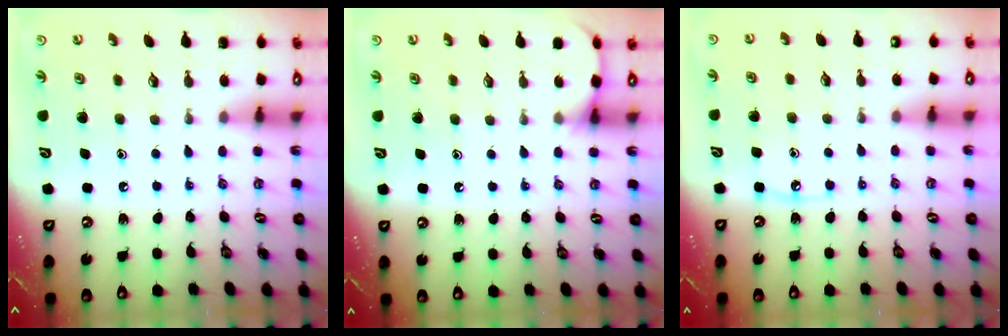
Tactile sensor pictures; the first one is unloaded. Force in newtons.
{"total": 4.7, "press": 4.7, "slide": 0.5}
{"total": 3.5, "press": 3.5, "slide": 0.4}